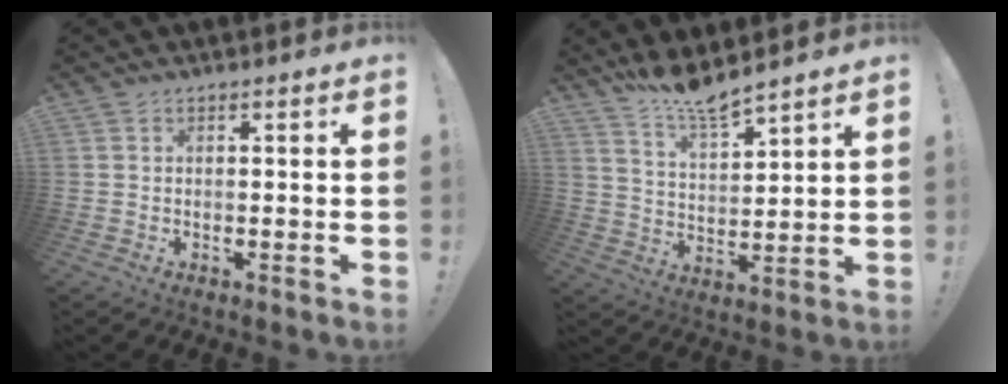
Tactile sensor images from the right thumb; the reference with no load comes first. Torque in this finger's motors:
{"motor_torque": [0.12, 1.32, 0.53, 0.16, 0.00]}